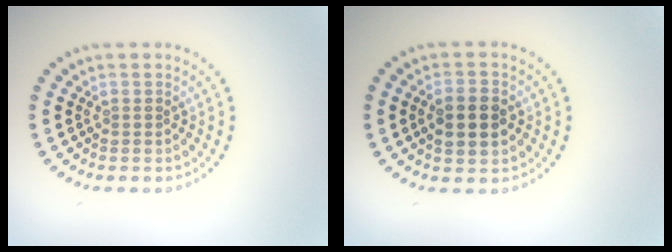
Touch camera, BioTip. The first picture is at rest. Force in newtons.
{"total": 3.6, "press": 3.6, "slide": 0.2}